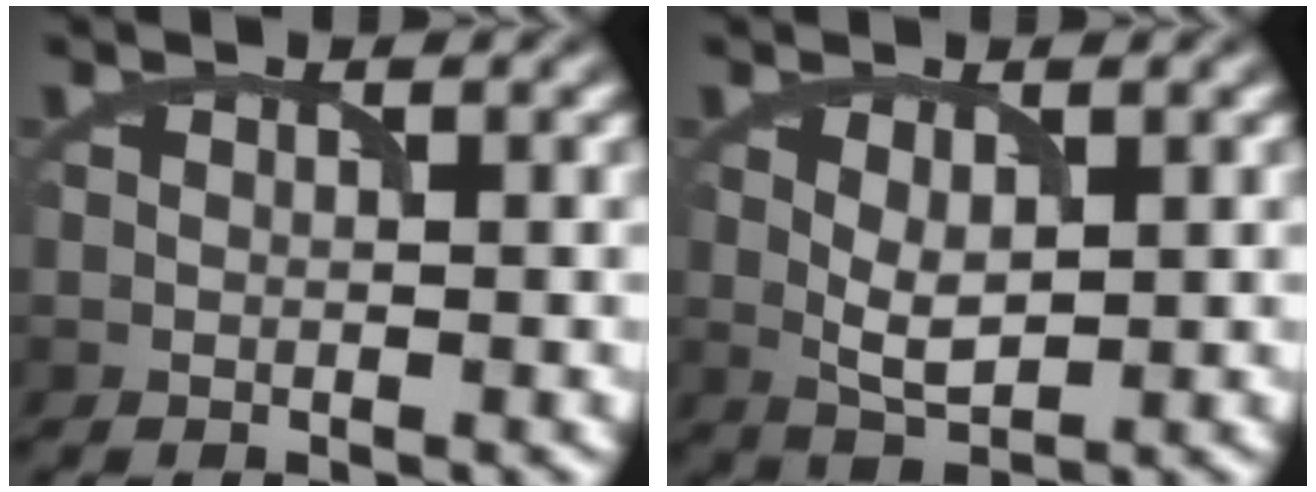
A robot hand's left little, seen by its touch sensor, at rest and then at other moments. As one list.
[{"total": 2.6, "force": [0.5, 1.3, 2.2], "torque": [-0.047, -0.005, 0.014]}]